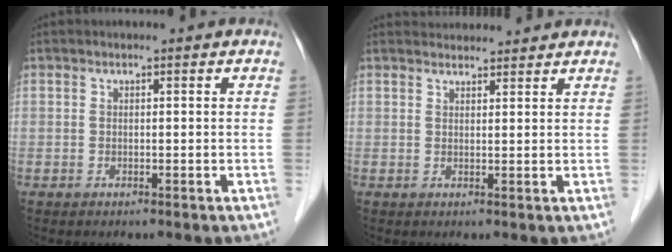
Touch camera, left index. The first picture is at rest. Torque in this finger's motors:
{"motor_torque": [-0.80, -0.85, 0.00, -0.01]}